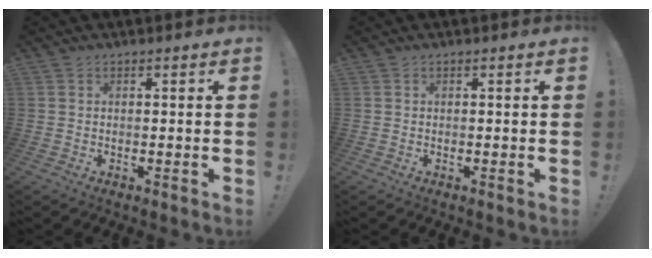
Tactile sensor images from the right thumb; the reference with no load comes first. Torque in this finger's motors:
{"motor_torque": [0.00, 0.00, -0.14, 0.14, 0.00]}